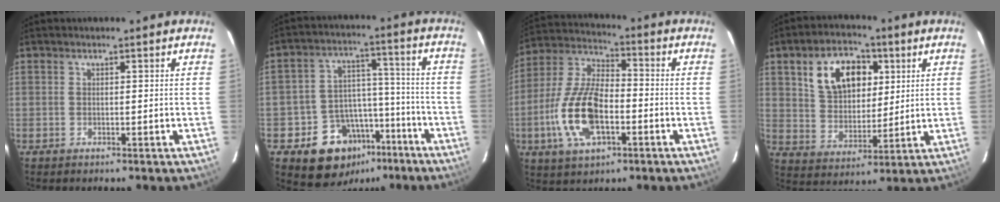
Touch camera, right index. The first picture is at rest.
{"total": 13.8, "force": [-8.0, 10.3, 4.6], "torque": [-0.089, 0.049, -0.096]}
{"total": 15.3, "force": [-4.4, 7.0, 12.9], "torque": [-0.280, 0.000, -0.084]}
{"total": 13.7, "force": [5.1, 8.9, 9.0], "torque": [-0.166, 0.028, 0.100]}